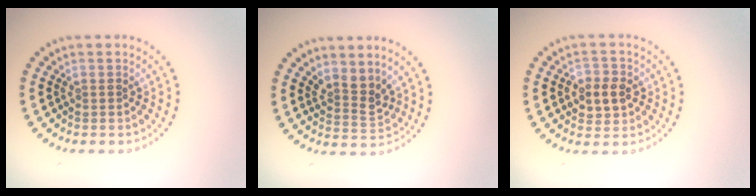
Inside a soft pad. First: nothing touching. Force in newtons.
{"total": 2.5, "press": 1.9, "slide": 1.6}
{"total": 2.9, "press": 2.9, "slide": 0.4}